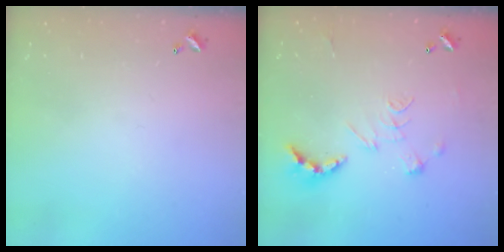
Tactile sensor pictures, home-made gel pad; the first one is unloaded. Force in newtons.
{"total": 2.5, "press": 2.0, "slide": 1.5}